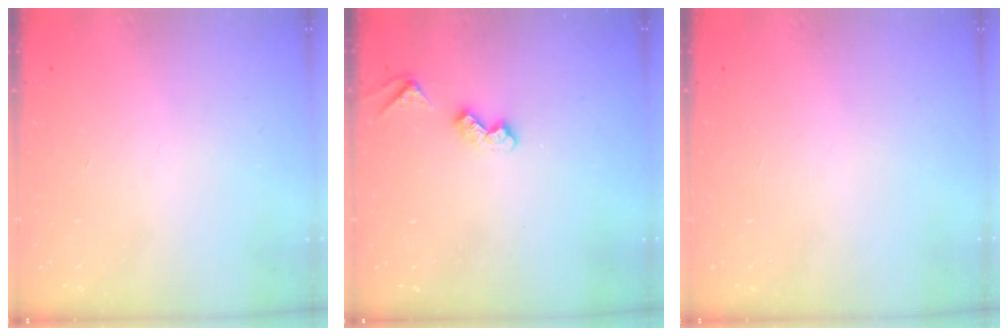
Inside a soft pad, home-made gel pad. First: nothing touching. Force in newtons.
{"total": 5.4, "press": 5.3, "slide": 0.7}
{"total": 0.0}